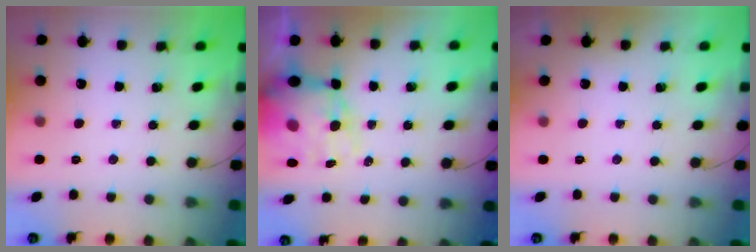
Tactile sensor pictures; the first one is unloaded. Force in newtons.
{"total": 14.3, "press": 13.8, "slide": 3.7}
{"total": 1.9, "press": 1.9, "slide": 0.3}